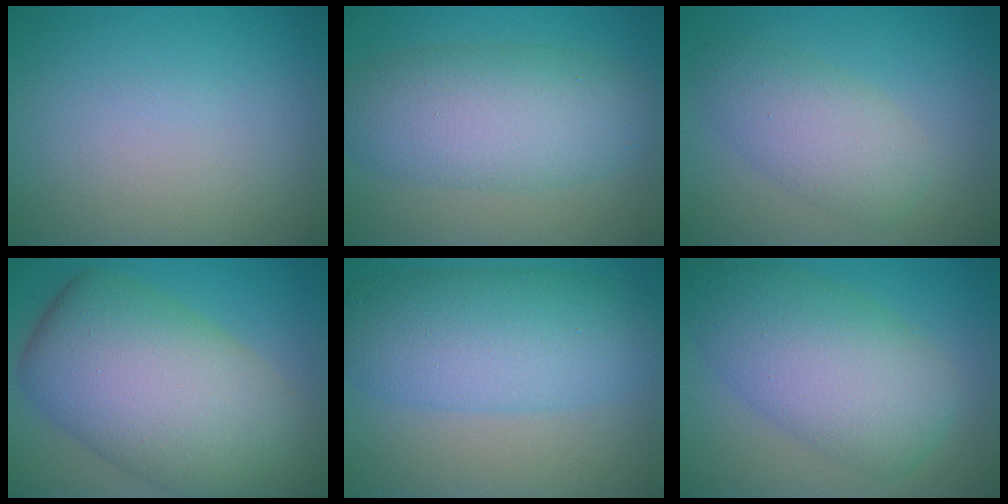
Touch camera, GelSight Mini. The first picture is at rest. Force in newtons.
{"total": 7.4, "press": 7.4, "slide": 0.0}
{"total": 4.3, "press": 4.3, "slide": 0.2}
{"total": 13.9, "press": 13.9, "slide": 0.6}
{"total": 7.8, "press": 7.8, "slide": 0.2}
{"total": 8.5, "press": 8.5, "slide": 0.4}